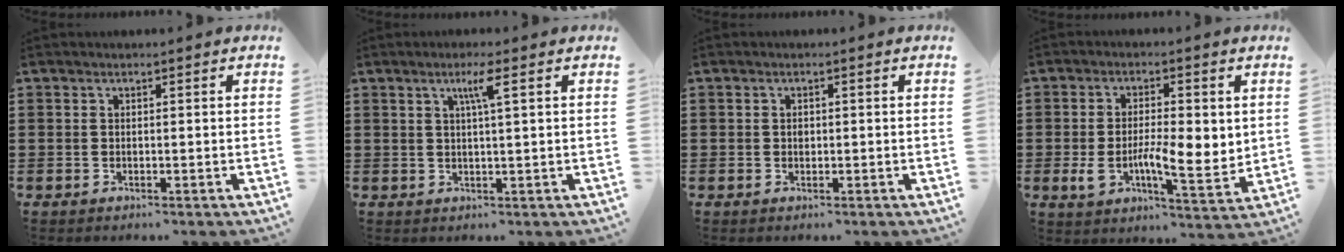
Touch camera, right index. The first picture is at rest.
{"total": 3.5, "force": [1.4, -0.2, 3.2], "torque": [-0.065, -0.001, 0.021]}
{"total": 0.9, "force": [0.1, 0.6, 0.6], "torque": [-0.014, 0.002, 0.002]}
{"total": 8.2, "force": [-0.9, 3.8, 7.2], "torque": [-0.131, 0.003, -0.018]}